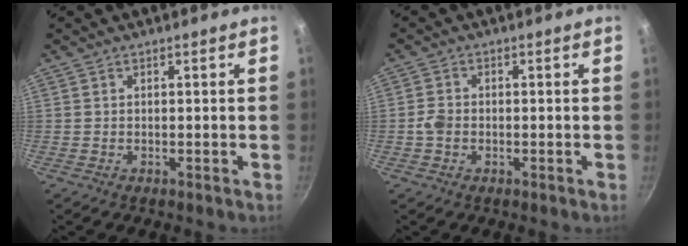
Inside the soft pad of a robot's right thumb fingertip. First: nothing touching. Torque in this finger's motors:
{"motor_torque": [0.55, 1.22, 0.76, 0.08, 0.02]}